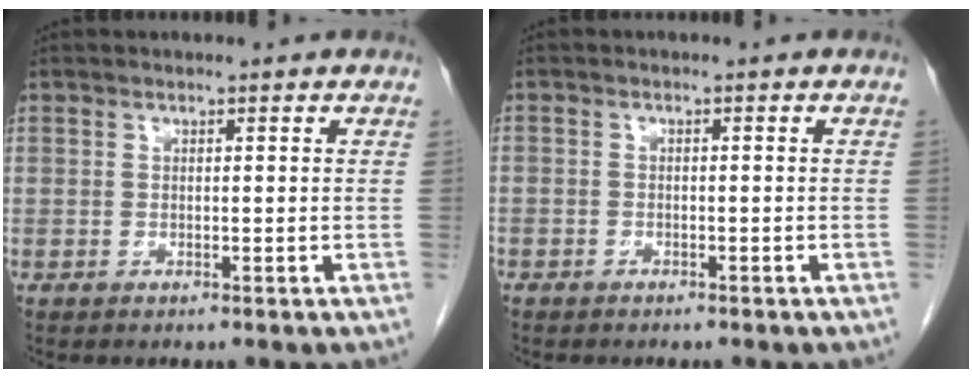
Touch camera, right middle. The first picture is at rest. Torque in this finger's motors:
{"motor_torque": [1.09, -1.05, -0.05, -0.21]}